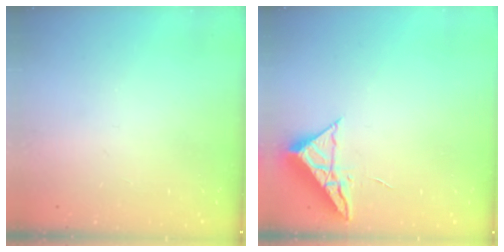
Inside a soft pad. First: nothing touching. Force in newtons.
{"total": 6.9, "press": 6.9, "slide": 0.3}